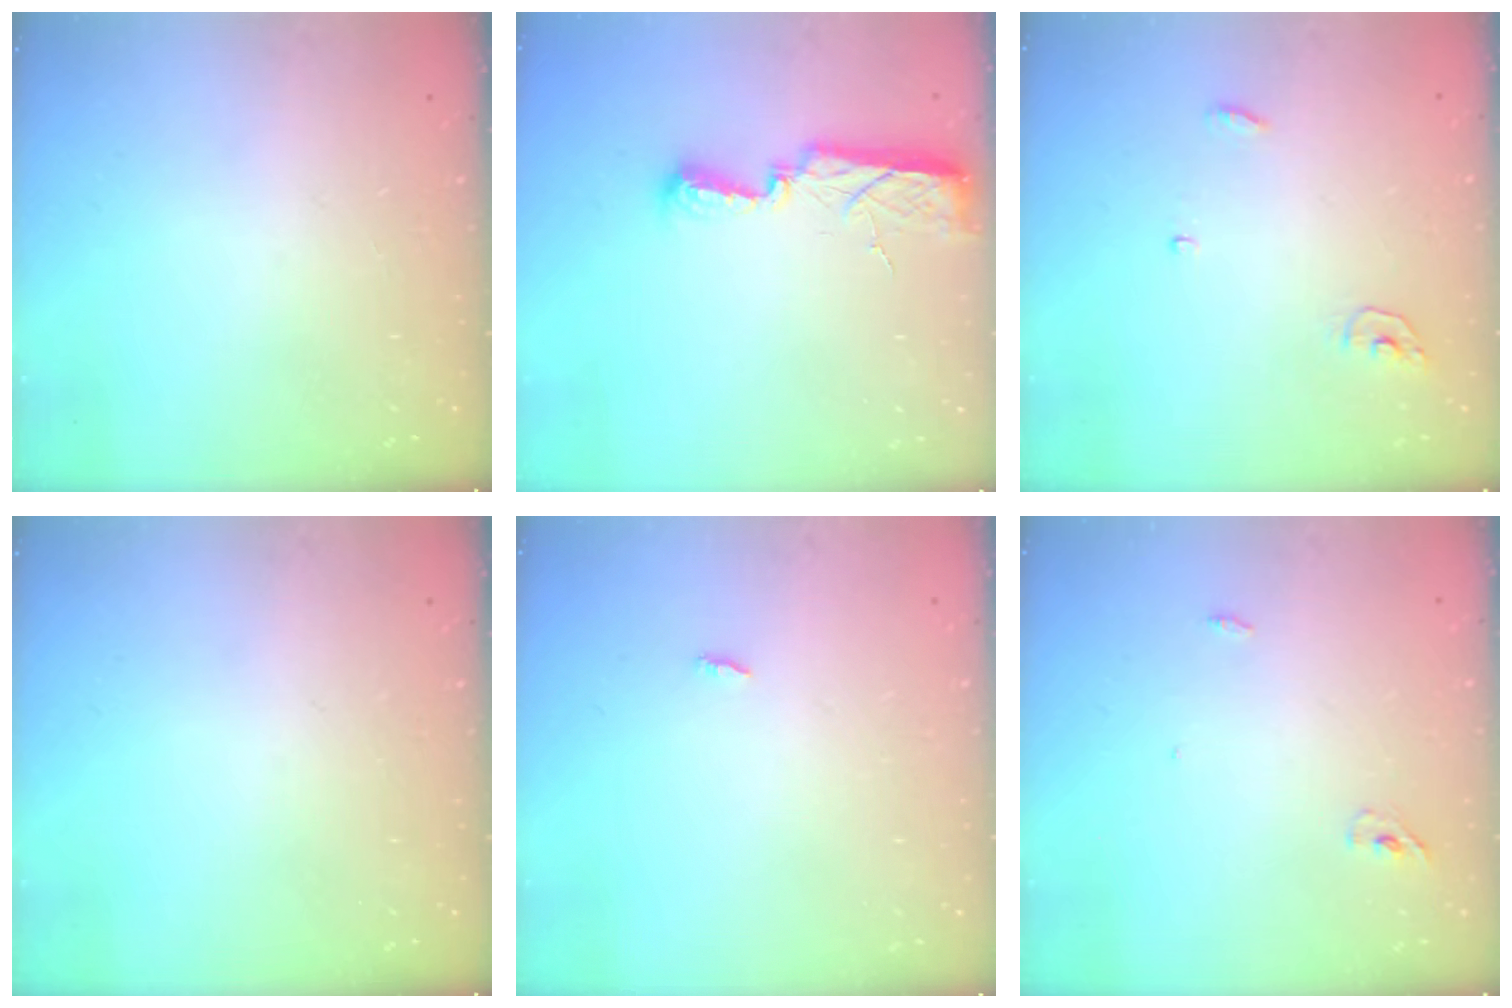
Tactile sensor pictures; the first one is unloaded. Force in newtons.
{"total": 7.5, "press": 7.5, "slide": 0.8}
{"total": 3.8, "press": 3.8, "slide": 0.5}
{"total": 0.0}
{"total": 1.8, "press": 1.8, "slide": 0.2}
{"total": 6.0, "press": 2.8, "slide": 5.3}